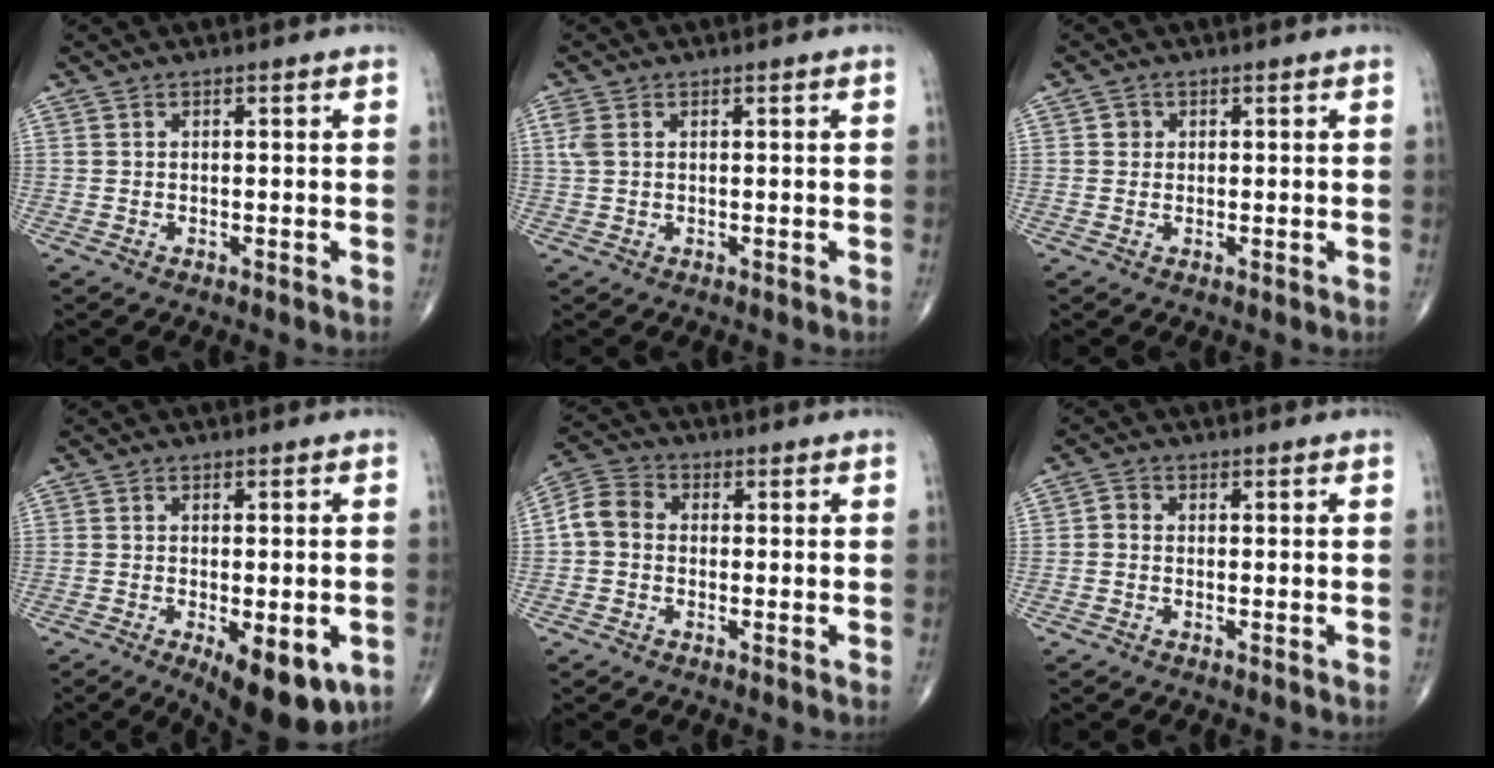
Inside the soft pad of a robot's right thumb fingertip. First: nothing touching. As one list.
[{"total": 2.3, "force": [0.7, 1.5, 1.6], "torque": [-0.052, 0.009, 0.017]}, {"total": 1.3, "force": [0.2, 1.2, 0.3], "torque": [0.001, 0.001, 0.002]}, {"total": 11.5, "force": [-4.7, 4.7, 9.4], "torque": [-0.115, -0.010, -0.059]}, {"total": 6.1, "force": [-0.4, 5.0, 3.5], "torque": [-0.059, 0.020, -0.022]}, {"total": 1.5, "force": [-0.4, 1.2, 0.8], "torque": [-0.009, 0.002, -0.012]}]